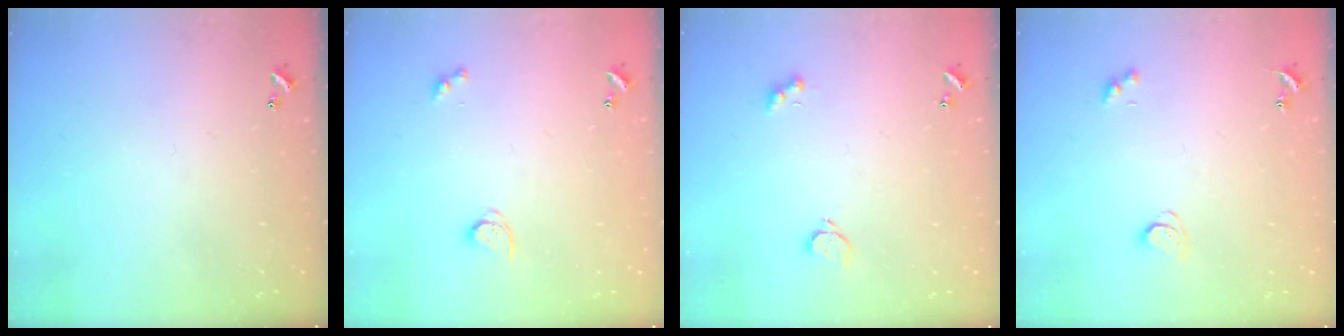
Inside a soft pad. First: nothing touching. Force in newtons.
{"total": 2.9, "press": 2.9, "slide": 0.3}
{"total": 2.5, "press": 2.4, "slide": 0.5}
{"total": 1.7, "press": 1.6, "slide": 0.4}